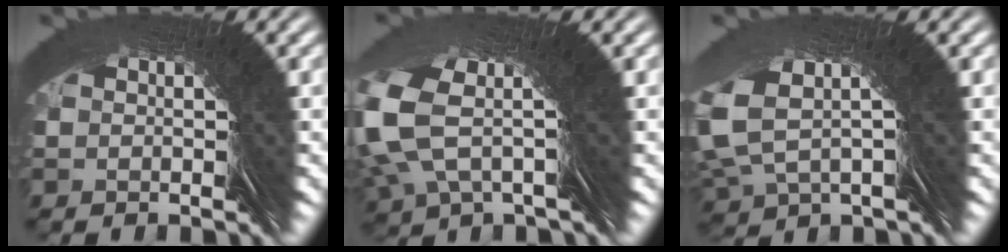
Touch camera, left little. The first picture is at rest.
{"total": 4.3, "force": [3.4, 0.4, 2.5], "torque": [-0.057, 0.045, 0.038]}
{"total": 3.5, "force": [2.6, 1.4, 1.8], "torque": [-0.051, 0.020, 0.031]}